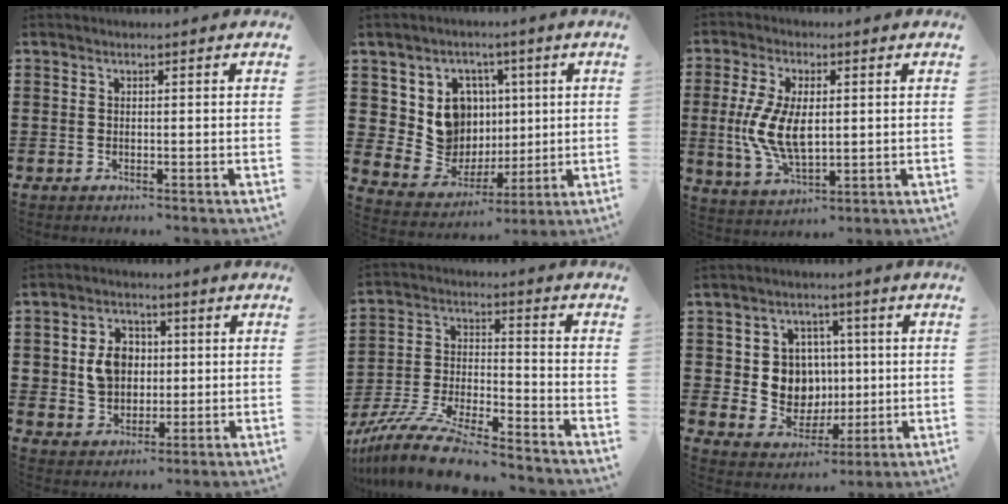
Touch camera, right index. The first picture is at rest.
{"total": 10.3, "force": [2.5, 9.4, 3.6], "torque": [-0.098, -0.013, 0.054]}
{"total": 8.7, "force": [0.1, 4.4, 7.6], "torque": [-0.176, 0.000, -0.004]}
{"total": 6.8, "force": [0.6, 5.7, 3.7], "torque": [-0.096, 0.015, 0.007]}
{"total": 10.9, "force": [-10.0, 0.8, 4.4], "torque": [-0.098, 0.015, -0.200]}
{"total": 8.1, "force": [0.7, 7.4, 3.2], "torque": [-0.077, 0.014, 0.018]}